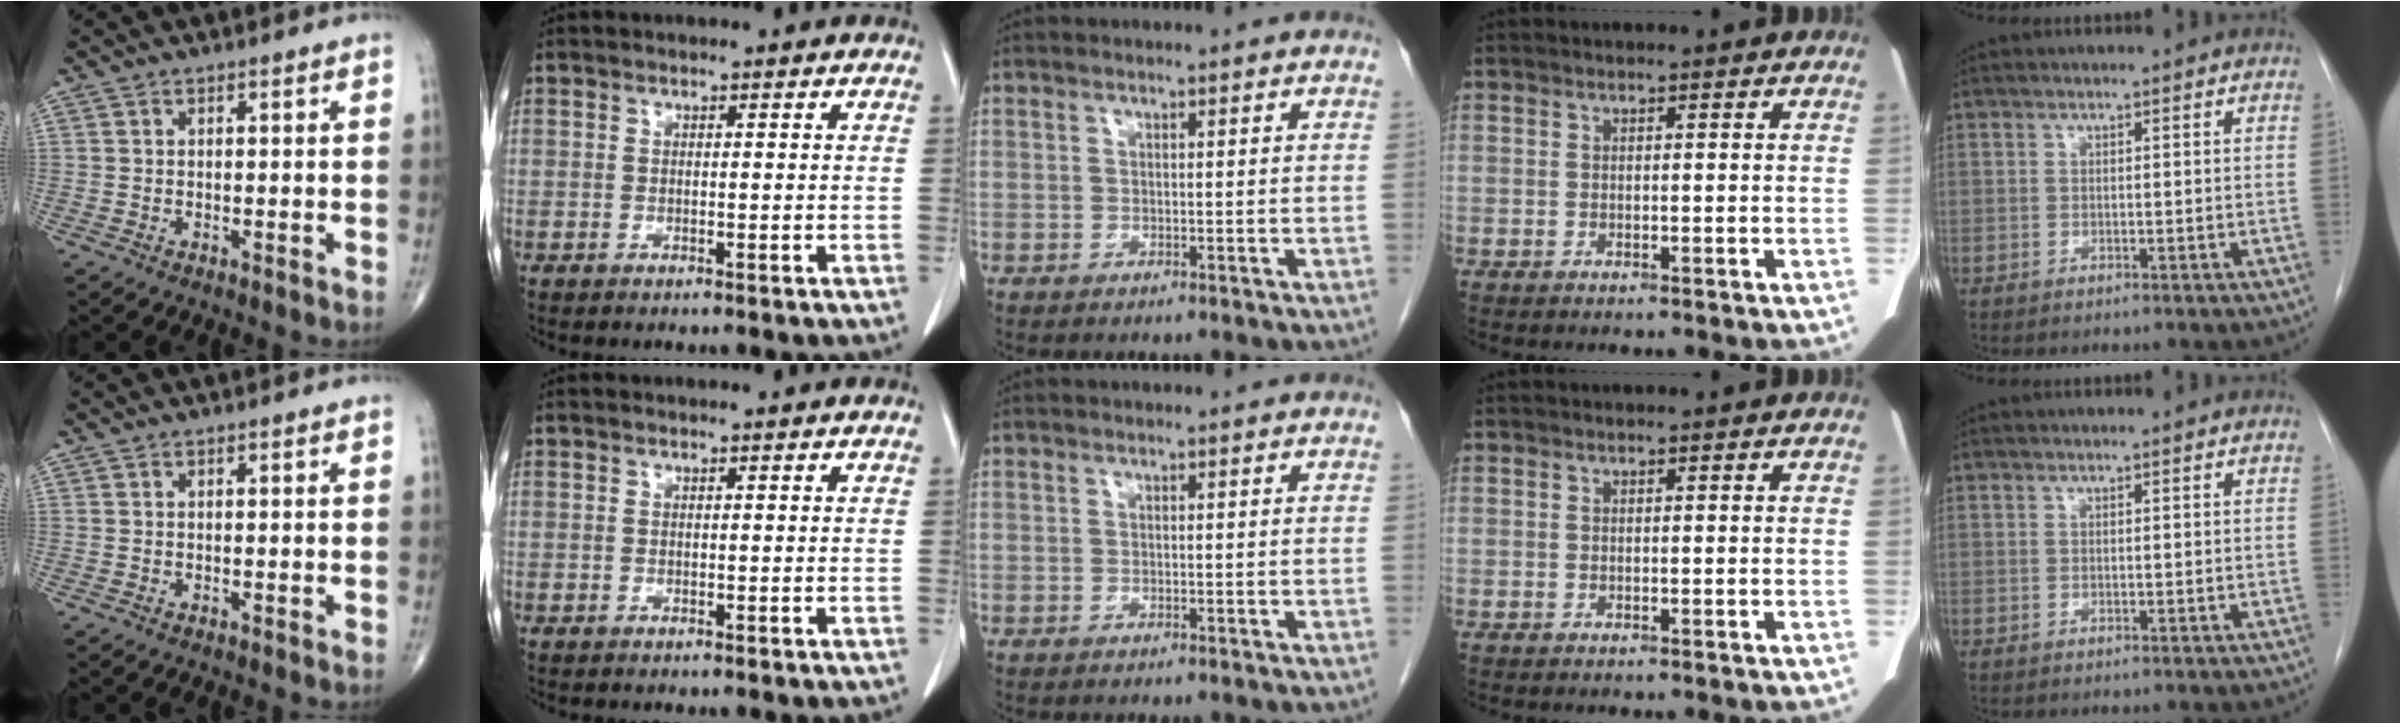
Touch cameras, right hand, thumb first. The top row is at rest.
{}